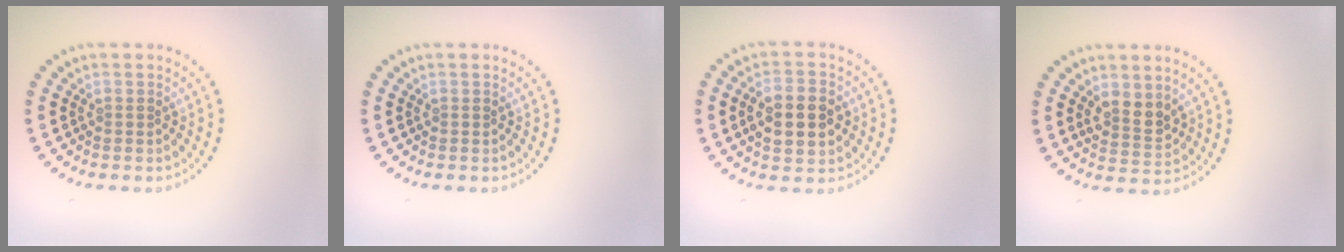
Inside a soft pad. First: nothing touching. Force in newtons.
{"total": 0.0}
{"total": 5.2, "press": 5.2, "slide": 0.2}
{"total": 2.5, "press": 2.3, "slide": 0.9}